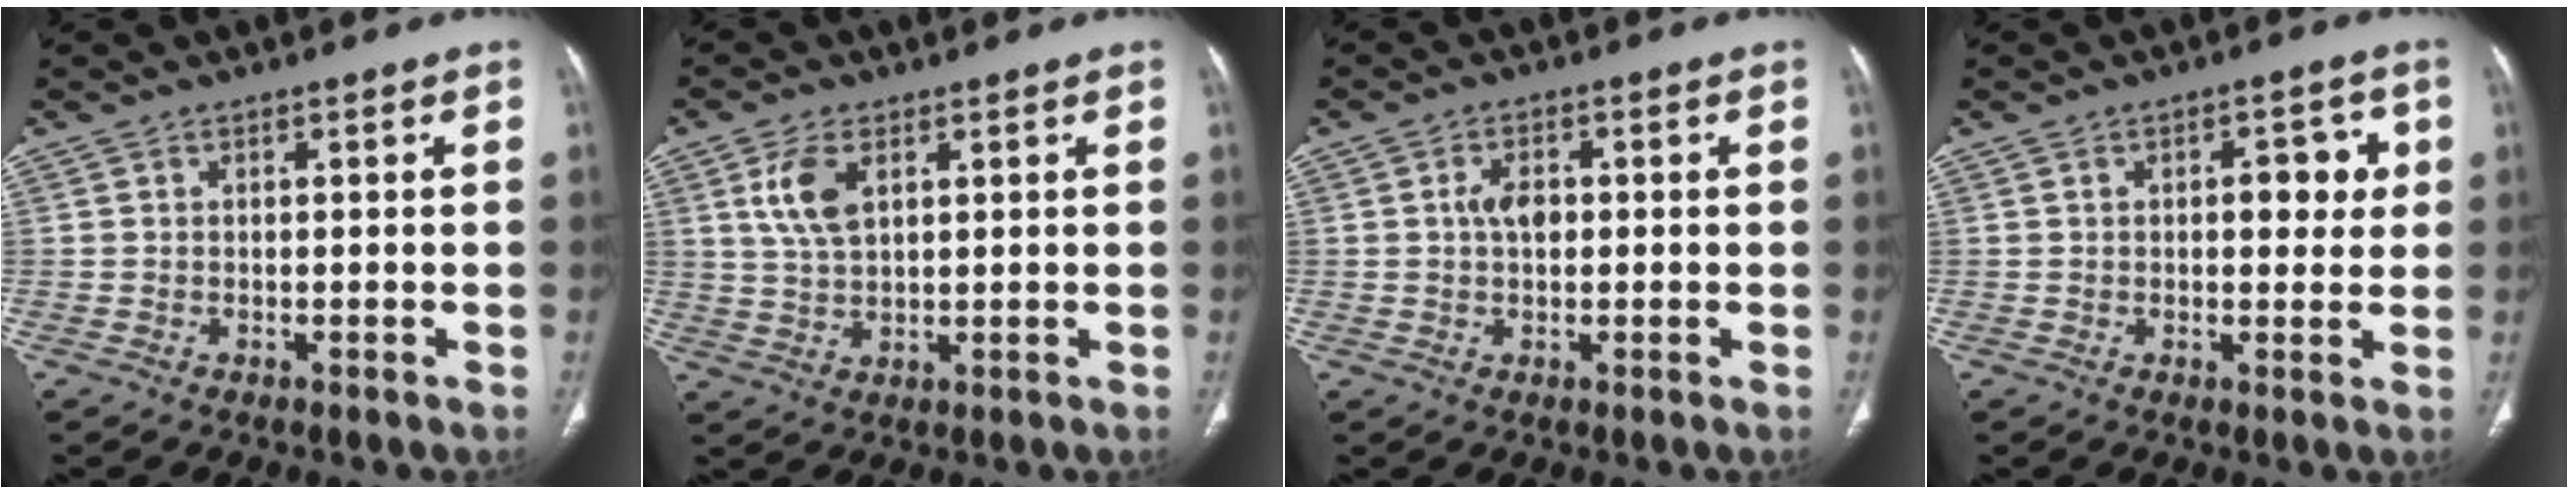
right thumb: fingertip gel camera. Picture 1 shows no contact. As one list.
[{"total": 6.5, "force": [2.5, 3.4, 4.9], "torque": [-0.102, -0.007, 0.055]}, {"total": 3.8, "force": [0.4, 2.5, 2.8], "torque": [-0.038, 0.004, 0.003]}, {"total": 6.1, "force": [1.1, 3.4, 4.9], "torque": [-0.037, 0.004, 0.012]}]